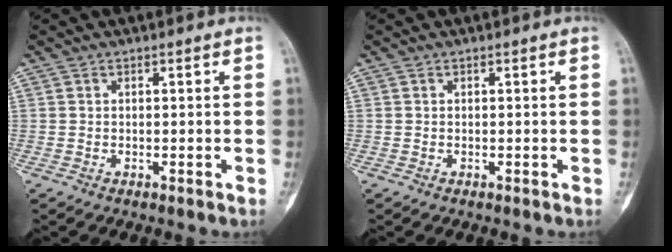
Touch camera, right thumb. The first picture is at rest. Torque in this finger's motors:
{"motor_torque": [0.19, 0.19, 0.11, 0.07, 0.00]}